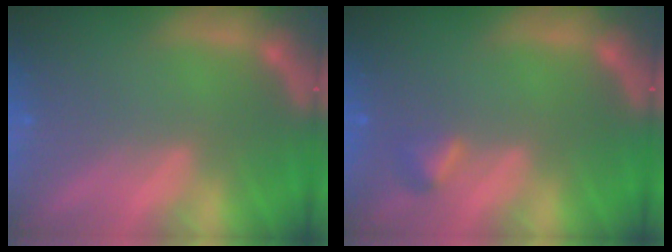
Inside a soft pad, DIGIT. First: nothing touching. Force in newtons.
{"total": 1.4}